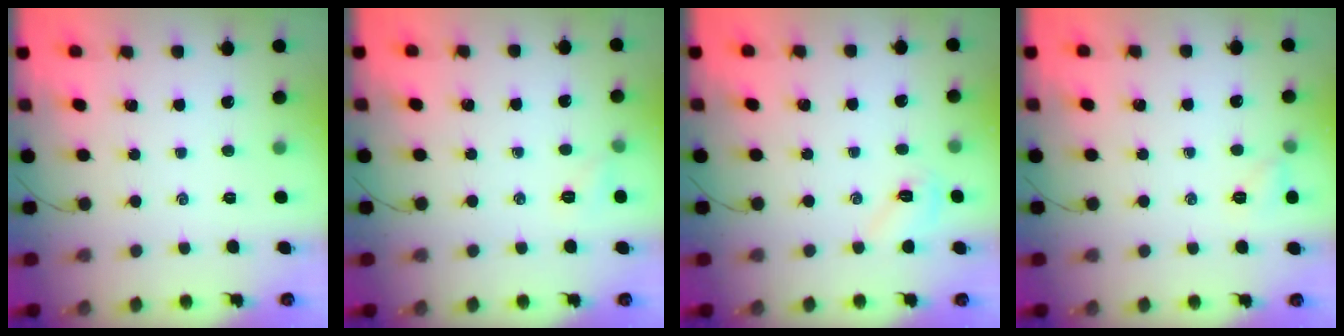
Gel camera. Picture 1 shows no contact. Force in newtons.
{"total": 4.6, "press": 4.5, "slide": 1.3}
{"total": 6.3, "press": 6.2, "slide": 1.1}
{"total": 5.4, "press": 5.1, "slide": 1.5}